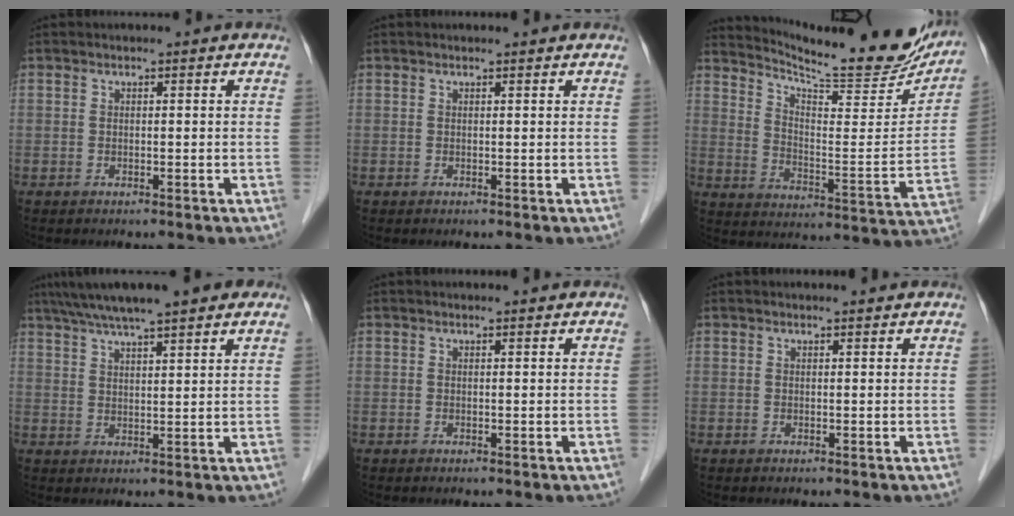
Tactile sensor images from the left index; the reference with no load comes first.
{"total": 0.8, "force": [0.8, 0.0, 0.1], "torque": [-0.009, 0.003, 0.010]}
{"total": 21.5, "force": [19.8, 2.6, 8.1], "torque": [-0.126, -0.061, 0.267]}
{"total": 12.9, "force": [10.2, 1.5, 7.7], "torque": [-0.128, 0.041, 0.152]}
{"total": 1.2, "force": [1.2, 0.0, 0.1], "torque": [-0.009, 0.003, 0.016]}
{"total": 1.4, "force": [1.4, -0.1, 0.1], "torque": [-0.009, 0.002, 0.020]}